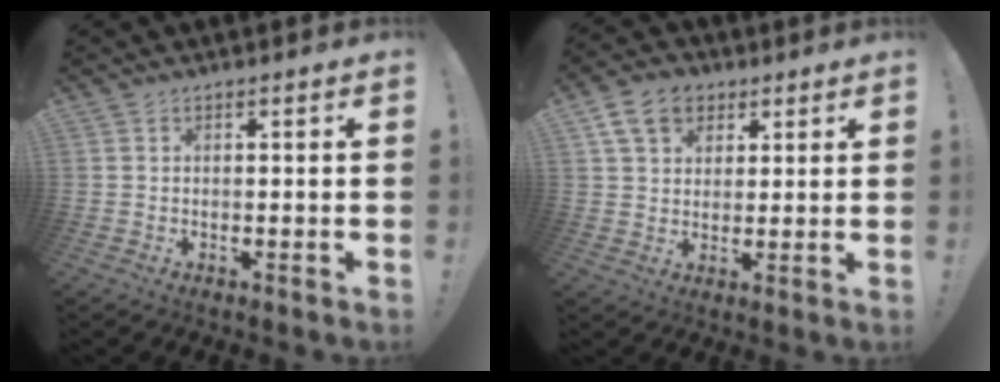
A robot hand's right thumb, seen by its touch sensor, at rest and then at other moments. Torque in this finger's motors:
{"motor_torque": [0.71, 2.26, 0.28, -0.12, 0.02]}